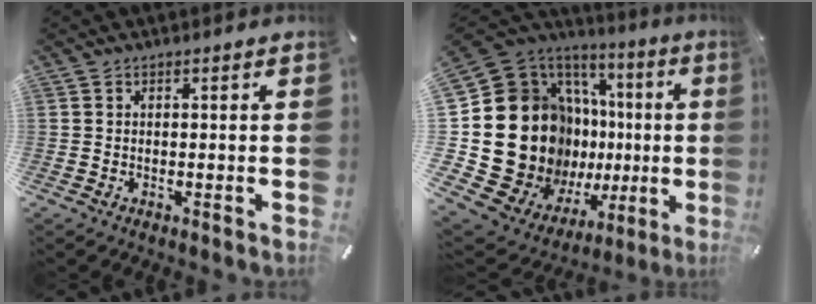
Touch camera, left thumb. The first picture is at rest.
{"total": 30.7, "force": [-1.2, 21.5, 21.8], "torque": [-0.380, -0.067, 0.045]}